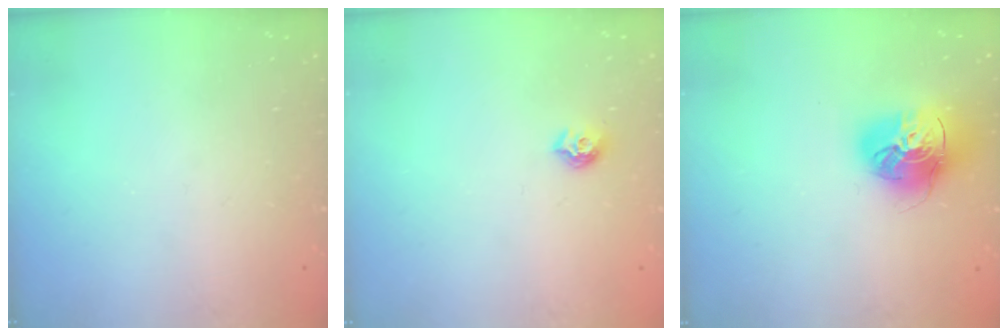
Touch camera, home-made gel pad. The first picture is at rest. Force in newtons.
{"total": 6.9, "press": 6.8, "slide": 0.7}
{"total": 16.3, "press": 16.2, "slide": 1.6}